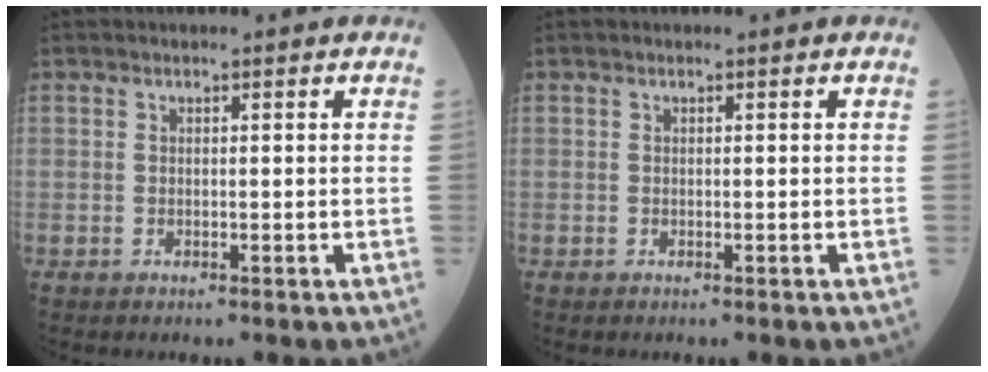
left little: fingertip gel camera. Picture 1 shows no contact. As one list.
[{"total": 0.0}]